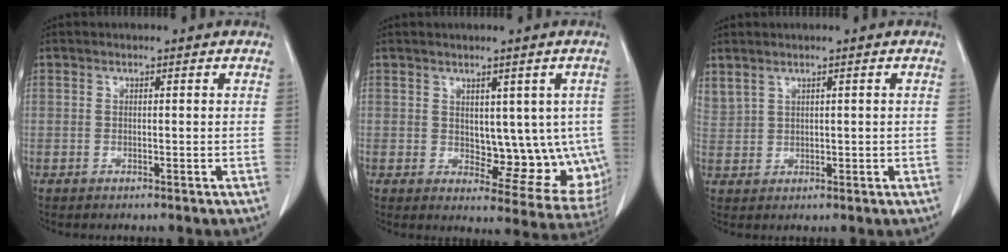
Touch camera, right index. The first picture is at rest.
{"total": 10.4, "force": [0.5, 5.7, 8.7], "torque": [-0.086, 0.003, 0.026]}
{"total": 3.3, "force": [2.1, 1.9, 1.6], "torque": [-0.047, 0.016, 0.065]}